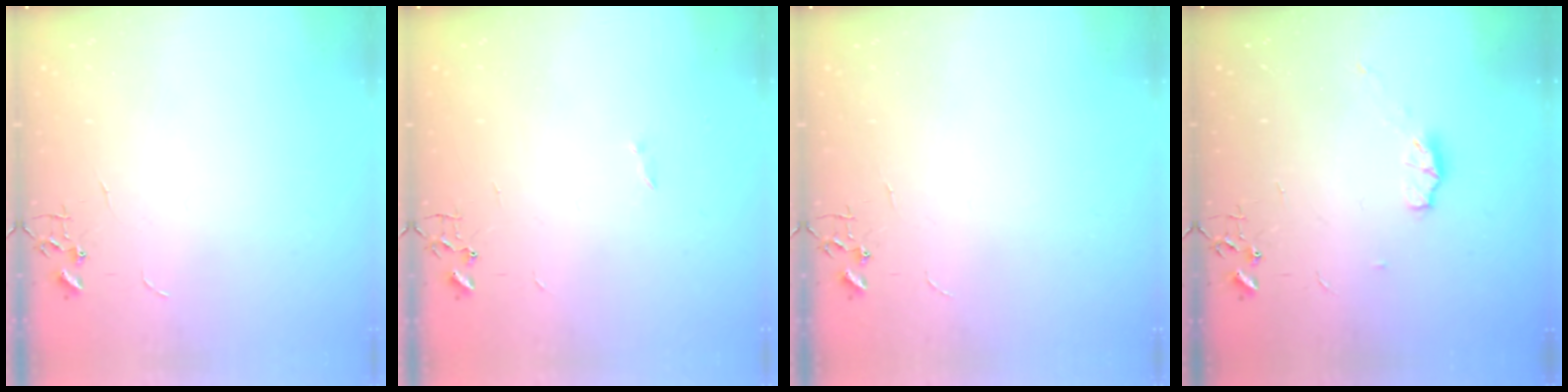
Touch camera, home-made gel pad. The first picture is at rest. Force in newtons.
{"total": 0.8, "press": 0.8, "slide": 0.2}
{"total": 0.0}
{"total": 4.6, "press": 4.6, "slide": 0.6}